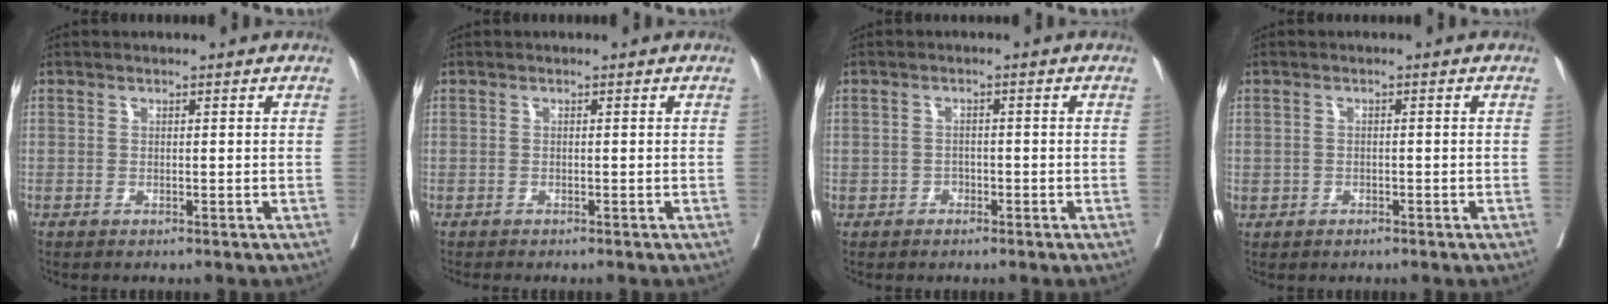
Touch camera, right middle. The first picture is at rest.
{"total": 0.8, "force": [-0.8, -0.1, 0.3], "torque": [0.002, 0.003, -0.013]}
{"total": 1.4, "force": [-0.8, 1.2, 0.2], "torque": [-0.003, 0.006, -0.013]}
{"total": 1.2, "force": [-0.4, 1.0, 0.3], "torque": [-0.006, 0.005, -0.003]}